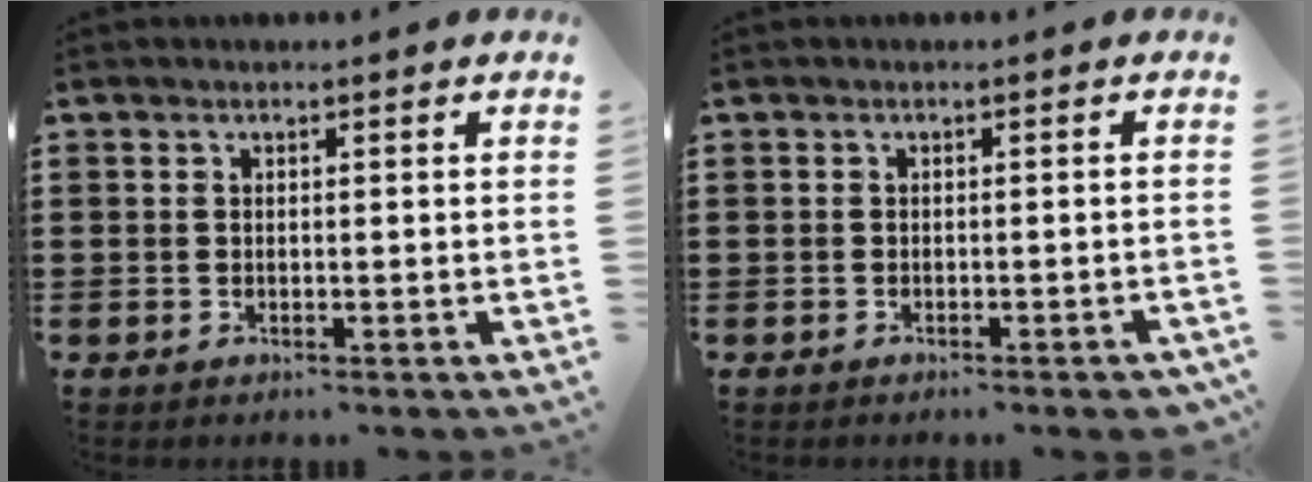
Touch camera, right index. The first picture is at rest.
{"total": 1.0, "force": [-0.9, 0.0, 0.5], "torque": [-0.011, -0.006, -0.016]}